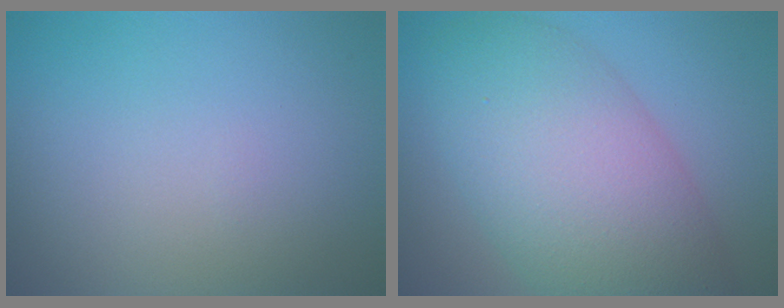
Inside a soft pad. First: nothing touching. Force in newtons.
{"total": 10.0, "press": 10.0, "slide": 0.3}